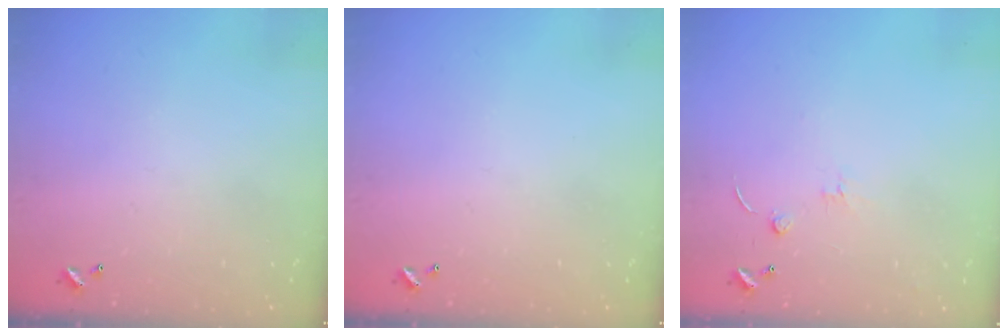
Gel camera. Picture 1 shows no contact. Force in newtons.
{"total": 0.0}
{"total": 1.3, "press": 1.2, "slide": 0.5}